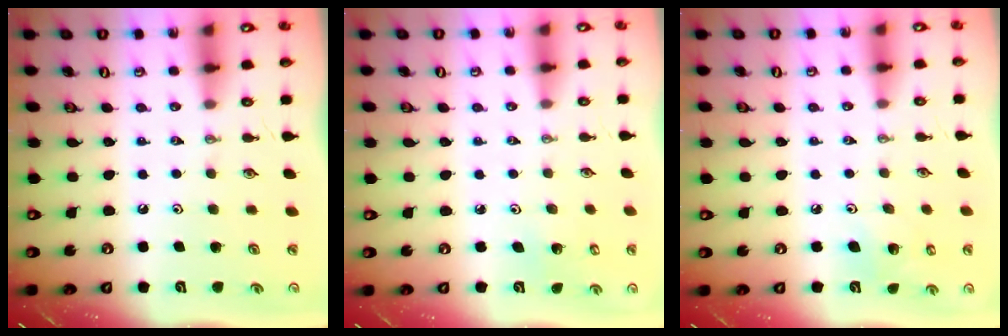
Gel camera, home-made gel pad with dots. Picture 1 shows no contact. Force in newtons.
{"total": 2.3, "press": 2.3, "slide": 0.1}
{"total": 5.5, "press": 5.2, "slide": 1.5}